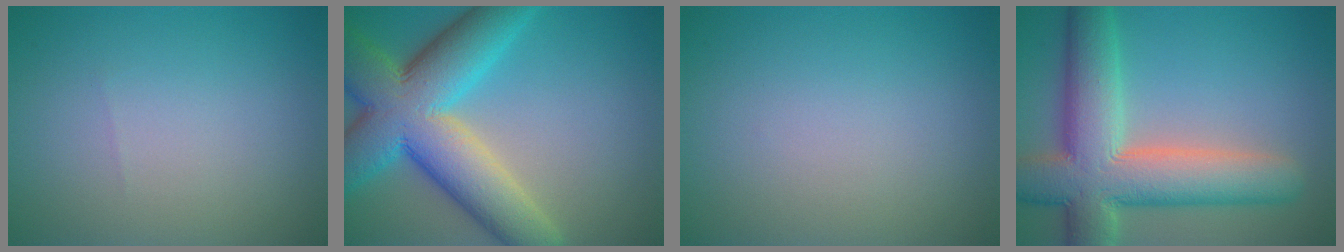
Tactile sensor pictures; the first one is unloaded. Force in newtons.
{"total": 12.5, "press": 12.5, "slide": 0.6}
{"total": 0.0}
{"total": 10.9, "press": 10.9, "slide": 1.1}